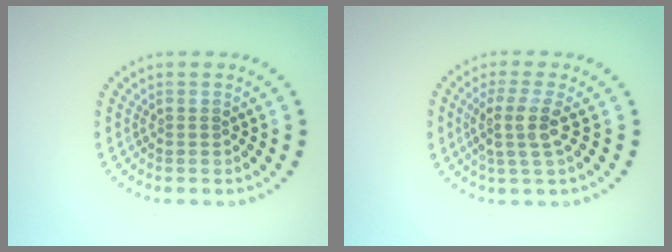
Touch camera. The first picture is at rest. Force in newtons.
{"total": 3.2, "press": 2.5, "slide": 2.1}